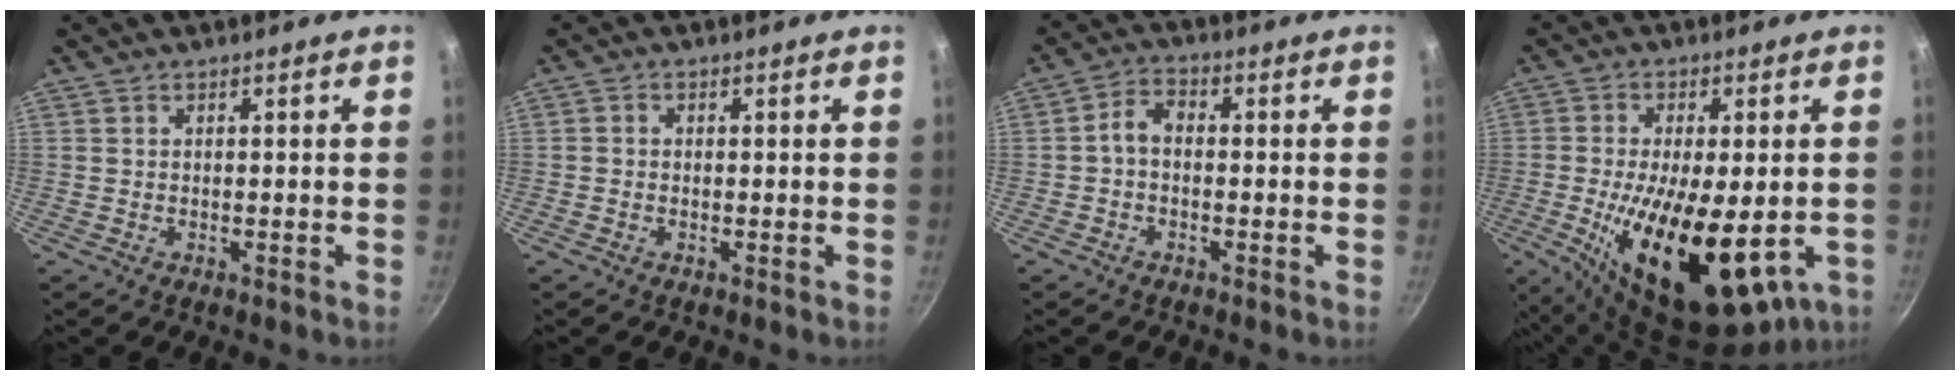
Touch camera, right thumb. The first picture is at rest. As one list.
[{"total": 0.9, "force": [-0.2, 0.8, 0.4], "torque": [-0.006, 0.004, -0.006]}, {"total": 3.8, "force": [-0.8, 2.6, 2.7], "torque": [-0.051, 0.022, -0.025]}, {"total": 22.4, "force": [-5.0, 9.9, 19.4], "torque": [-0.310, -0.009, -0.062]}]